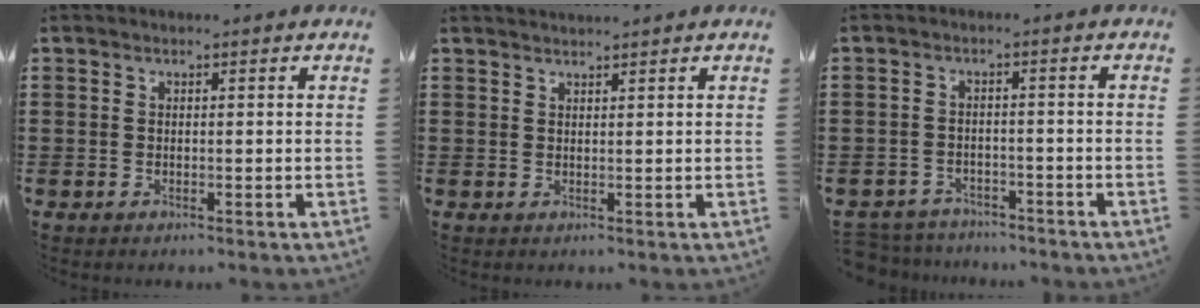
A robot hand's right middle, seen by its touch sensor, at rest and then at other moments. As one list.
[{"total": 1.3, "force": [1.2, -0.1, 0.1], "torque": [-0.004, -0.001, 0.024]}, {"total": 3.4, "force": [-3.3, 0.7, -0.3], "torque": [-0.011, -0.002, -0.076]}]